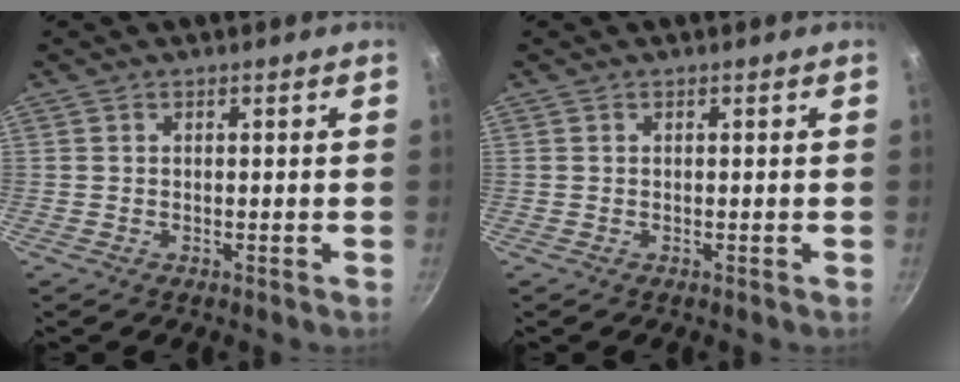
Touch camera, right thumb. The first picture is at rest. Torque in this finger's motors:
{"motor_torque": [0.00, 0.00, 0.06, 0.00, 0.00]}